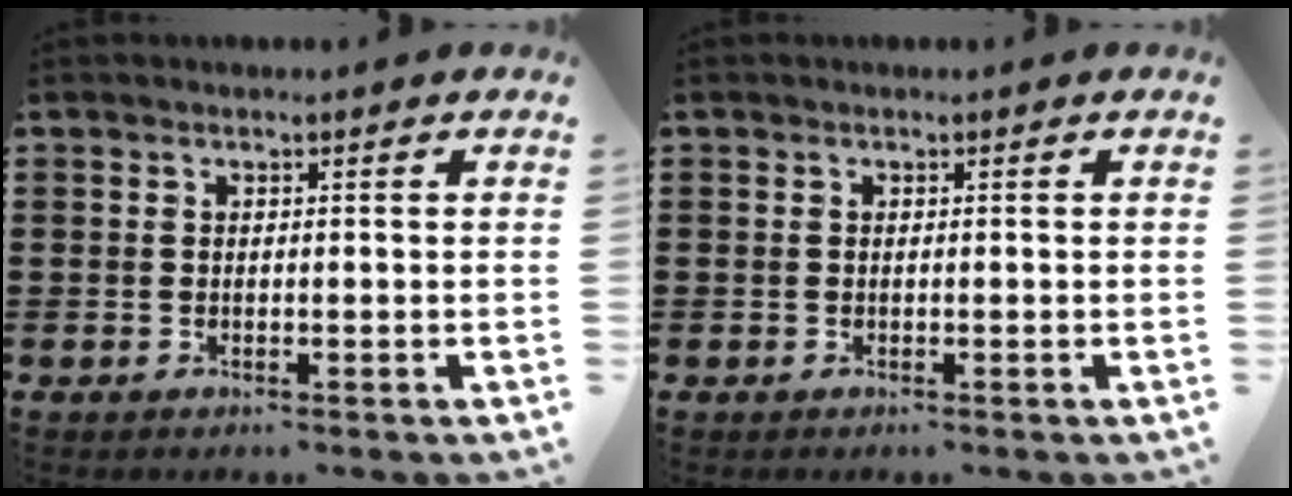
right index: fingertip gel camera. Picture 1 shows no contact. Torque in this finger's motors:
{"motor_torque": [2.14, 0.00, 0.04, 0.01]}